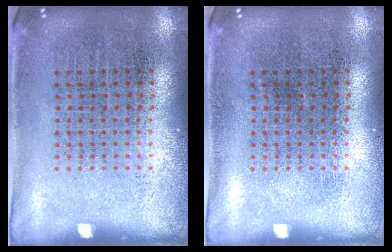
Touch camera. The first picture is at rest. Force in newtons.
{"total": 0.0}